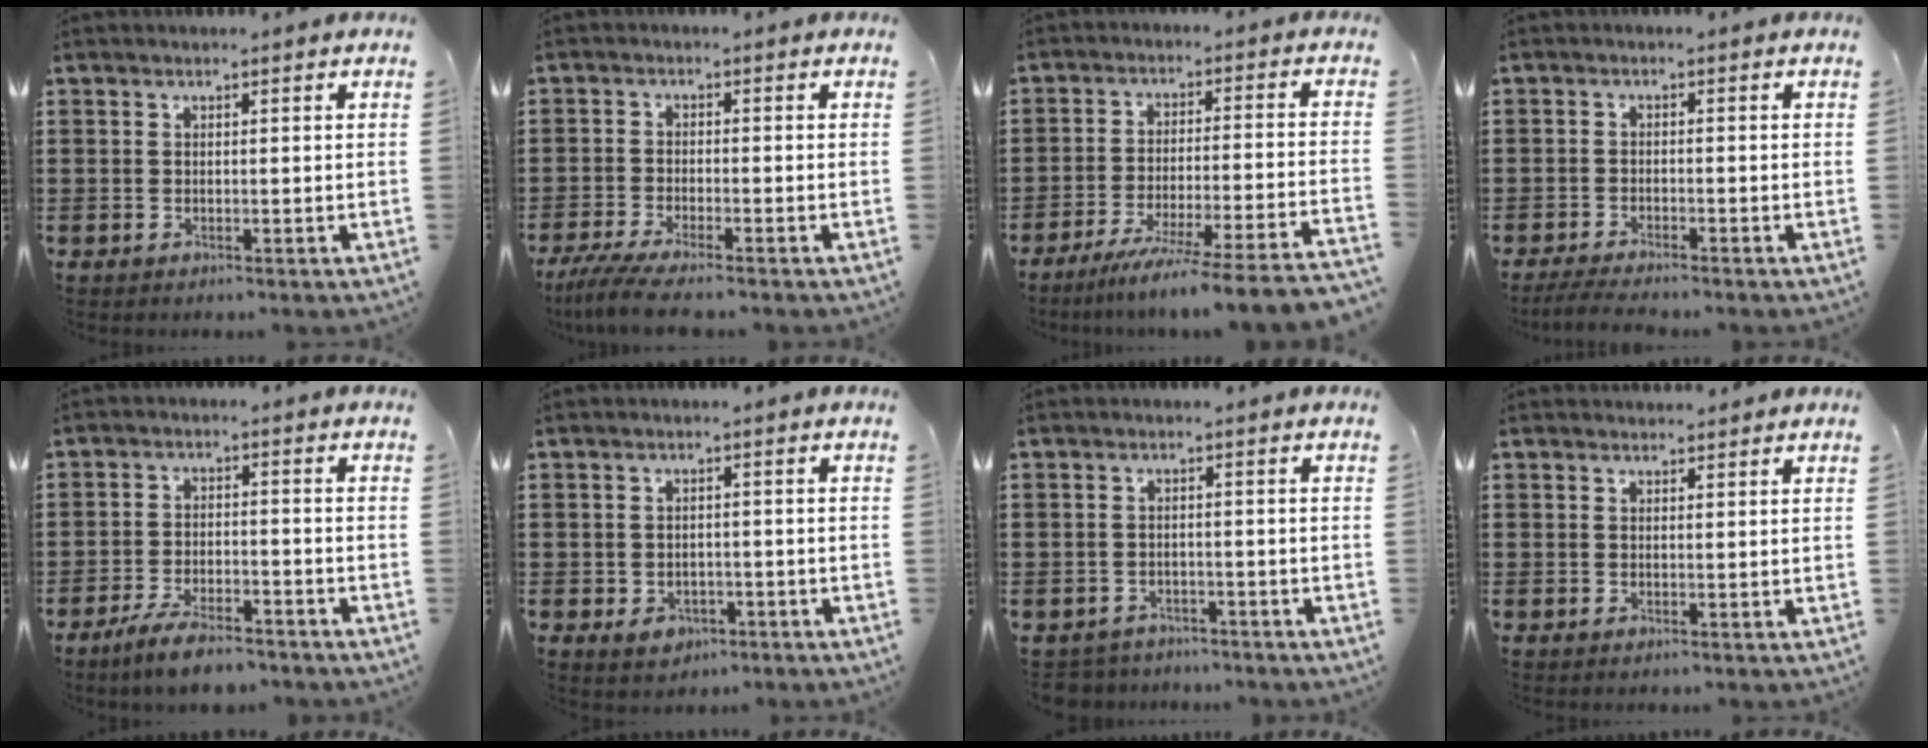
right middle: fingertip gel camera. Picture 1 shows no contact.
{"total": 4.1, "force": [-3.5, -0.1, 2.1], "torque": [-0.056, -0.019, -0.072]}
{"total": 7.6, "force": [-6.6, -1.1, 3.6], "torque": [-0.054, -0.015, -0.129]}
{"total": 2.5, "force": [-2.4, 0.0, 0.8], "torque": [-0.020, 0.000, -0.050]}
{"total": 5.3, "force": [-4.5, 1.0, 2.6], "torque": [-0.055, 0.000, -0.089]}
{"total": 2.2, "force": [-1.3, 1.6, 0.9], "torque": [-0.021, 0.001, -0.028]}
{"total": 2.2, "force": [-2.2, 0.5, -0.3], "torque": [-0.004, 0.001, -0.050]}
{"total": 1.1, "force": [1.1, 0.3, 0.0], "torque": [0.005, -0.002, 0.019]}